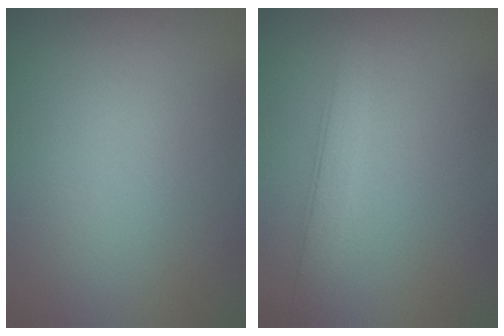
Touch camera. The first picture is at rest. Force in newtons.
{"total": 2.6, "press": 2.6, "slide": 0.1}